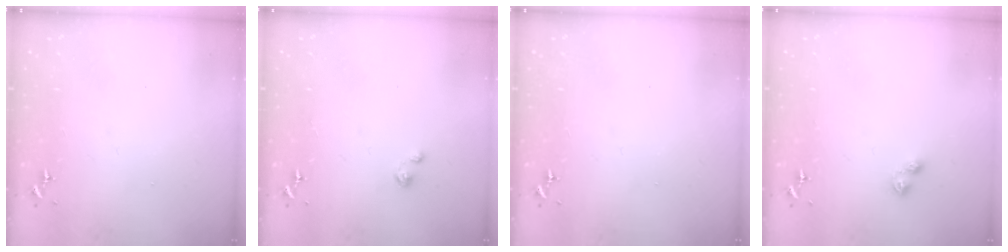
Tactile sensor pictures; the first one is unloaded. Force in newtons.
{"total": 2.7, "press": 2.7, "slide": 0.3}
{"total": 0.0}
{"total": 3.1, "press": 3.1, "slide": 0.6}